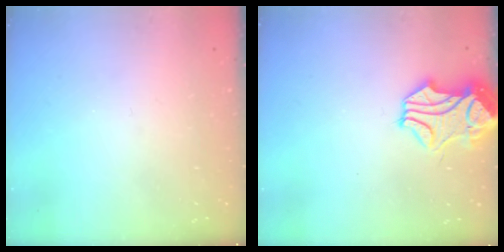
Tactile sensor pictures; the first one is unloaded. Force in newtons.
{"total": 1.8, "press": 0.9, "slide": 1.5}